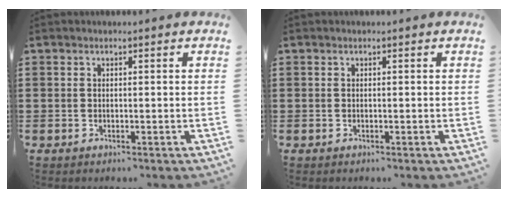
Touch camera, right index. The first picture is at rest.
{"total": 0.0}